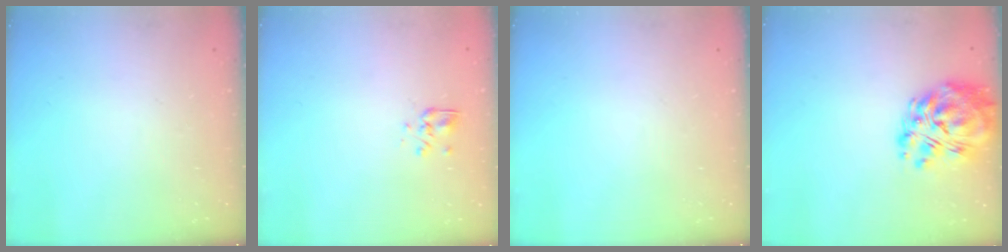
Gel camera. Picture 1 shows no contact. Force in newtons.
{"total": 2.9, "press": 2.6, "slide": 1.3}
{"total": 0.0}
{"total": 14.2, "press": 13.3, "slide": 4.9}